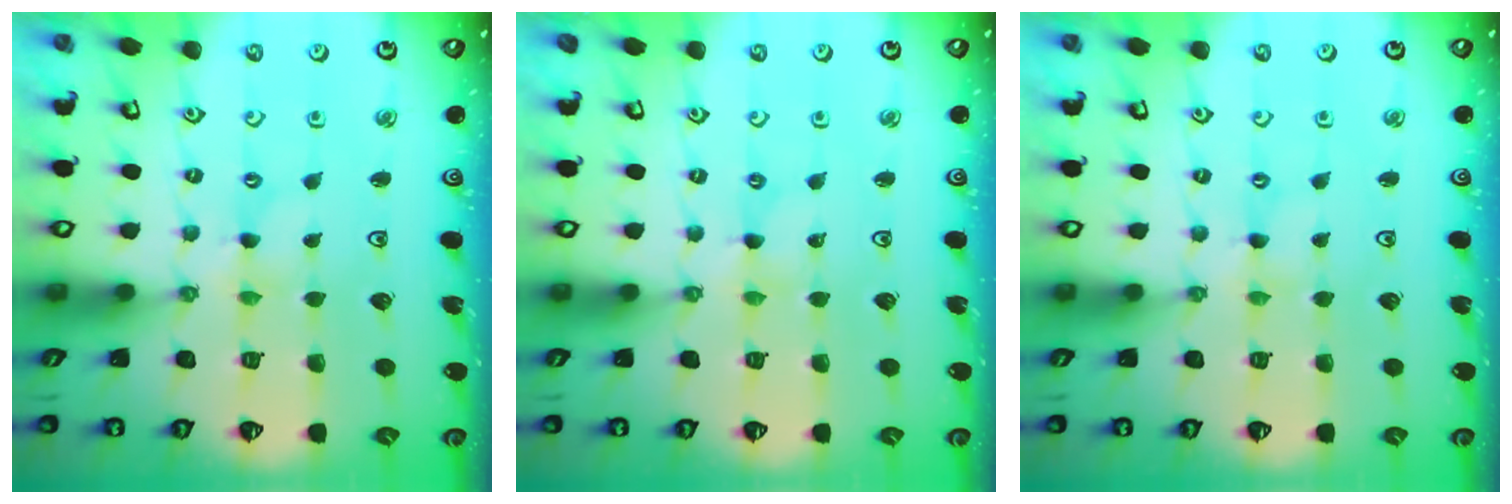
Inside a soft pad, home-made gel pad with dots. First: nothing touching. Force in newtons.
{"total": 0.0}
{"total": 0.0}